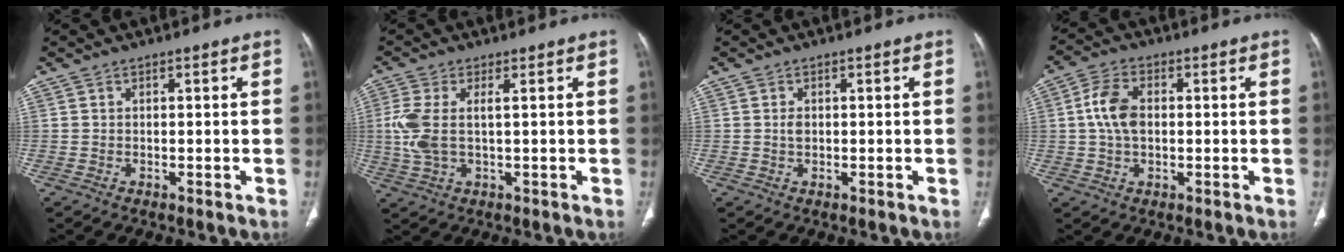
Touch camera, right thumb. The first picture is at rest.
{"total": 6.8, "force": [0.6, 2.8, 6.2], "torque": [-0.173, 0.003, 0.013]}
{"total": 1.2, "force": [0.1, 0.8, 0.9], "torque": [-0.015, 0.000, 0.002]}
{"total": 7.0, "force": [0.5, 4.3, 5.4], "torque": [-0.106, 0.012, 0.005]}